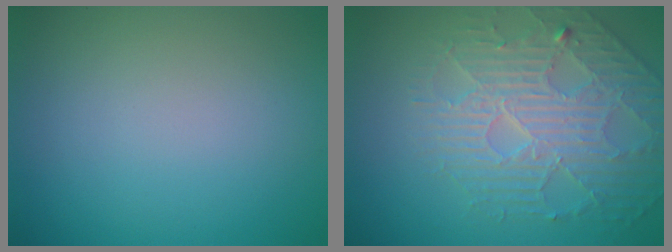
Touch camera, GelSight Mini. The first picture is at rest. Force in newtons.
{"total": 4.2, "press": 4.2, "slide": 0.3}